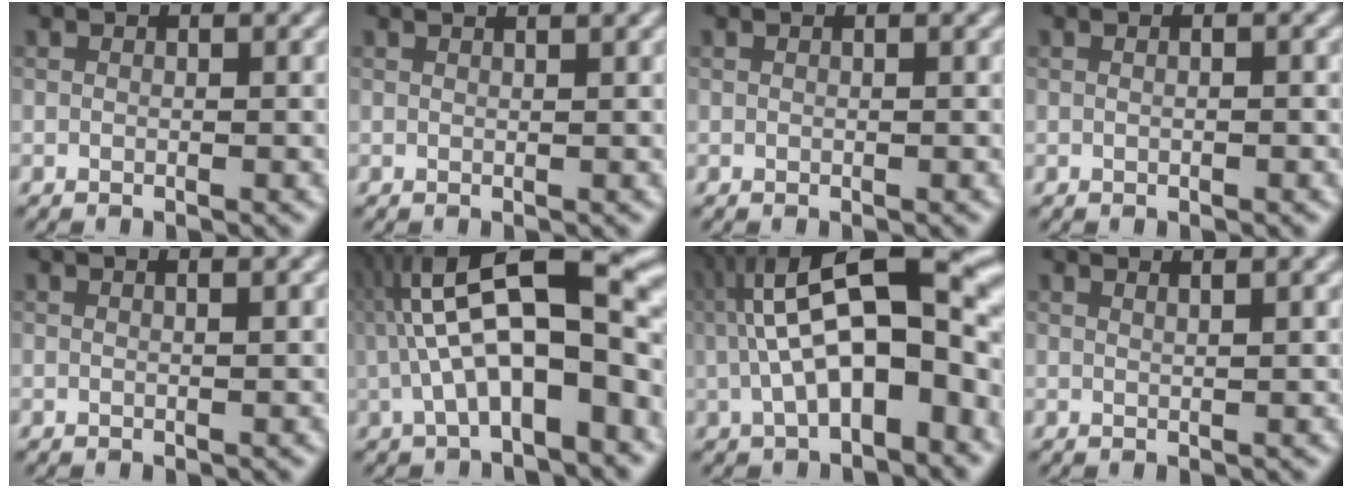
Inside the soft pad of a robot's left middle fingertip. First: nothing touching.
{"total": 2.7, "force": [1.9, 1.1, 1.6], "torque": [-0.002, 0.009, -0.006]}
{"total": 0.0}
{"total": 1.4, "force": [0.4, 0.7, 1.2], "torque": [-0.007, 0.003, -0.011]}
{"total": 1.3, "force": [0.7, 0.5, 1.0], "torque": [-0.009, 0.002, -0.001]}
{"total": 12.0, "force": [0.0, 3.8, 11.4], "torque": [-0.190, 0.036, -0.005]}
{"total": 13.4, "force": [0.3, 5.1, 12.4], "torque": [-0.194, 0.033, -0.001]}
{"total": 3.0, "force": [2.1, 1.2, 1.9], "torque": [0.004, 0.012, -0.003]}